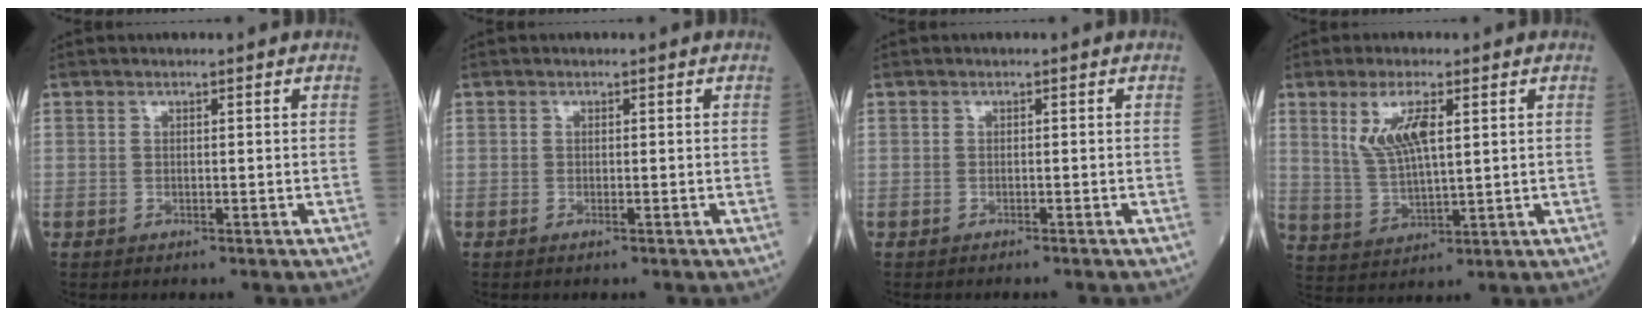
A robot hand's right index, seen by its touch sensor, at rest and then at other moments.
{"total": 0.5, "force": [-0.2, 0.0, 0.5], "torque": [-0.010, -0.001, -0.001]}
{"total": 1.5, "force": [-1.3, -0.1, 0.7], "torque": [-0.011, 0.001, -0.014]}
{"total": 7.4, "force": [2.9, 1.7, 6.6], "torque": [-0.139, 0.002, 0.065]}